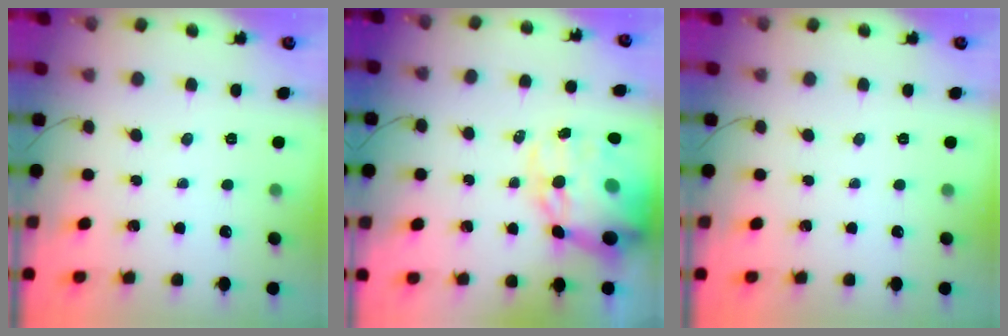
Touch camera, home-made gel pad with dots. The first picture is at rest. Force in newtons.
{"total": 21.4, "press": 20.9, "slide": 4.6}
{"total": 0.0}